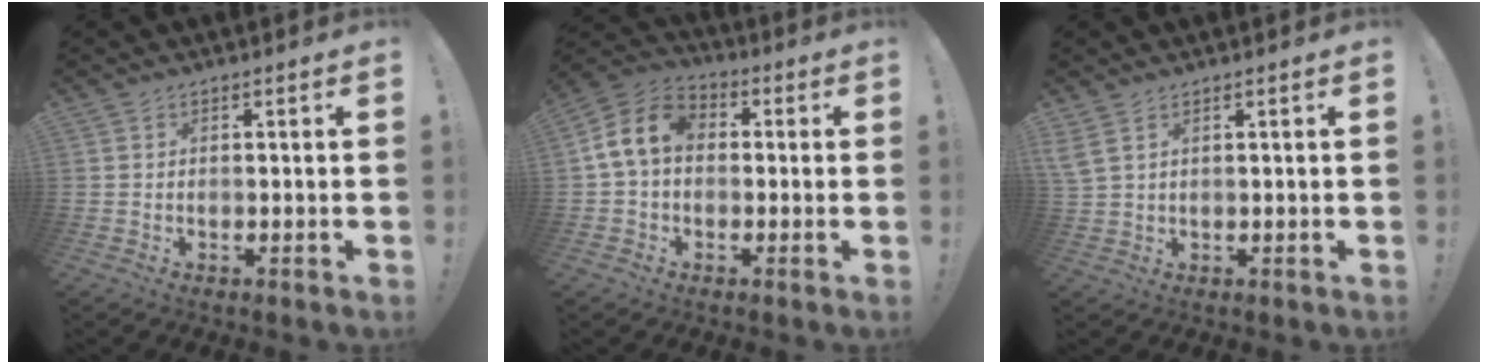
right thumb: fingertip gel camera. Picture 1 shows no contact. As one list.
[{"total": 10.9, "force": [0.9, 7.8, 7.6], "torque": [-0.150, 0.019, 0.020]}, {"total": 3.2, "force": [1.9, 1.0, 2.4], "torque": [-0.054, -0.008, 0.035]}]